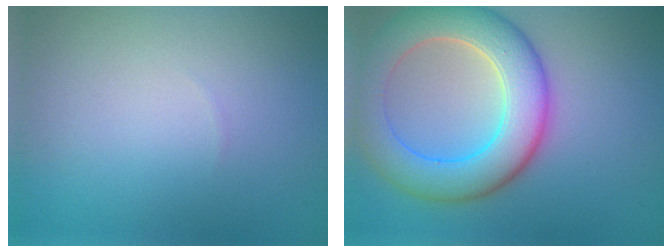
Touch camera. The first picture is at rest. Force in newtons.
{"total": 8.3, "press": 8.3, "slide": 0.5}